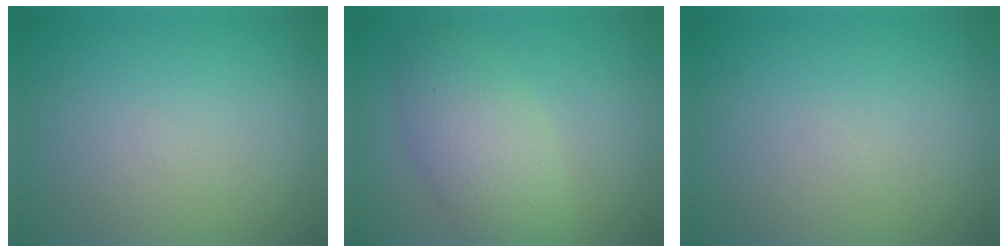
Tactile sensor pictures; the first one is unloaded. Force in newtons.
{"total": 4.9, "press": 4.9, "slide": 0.4}
{"total": 0.0}